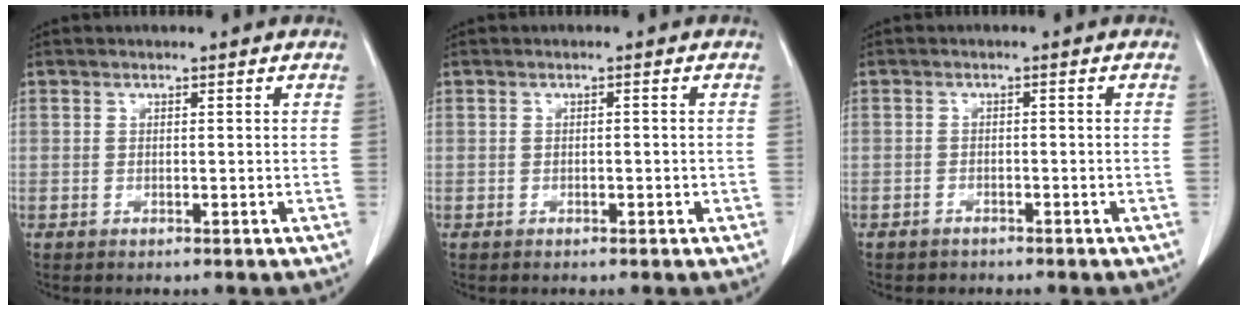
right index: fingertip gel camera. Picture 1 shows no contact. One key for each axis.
{"total": 1.0, "fx": -0.4, "fy": 0.4, "fz": 0.9, "tx": -0.014, "ty": 0.000, "tz": -0.006}
{"total": 1.3, "fx": -1.0, "fy": 0.8, "fz": 0.1, "tx": -0.005, "ty": 0.002, "tz": -0.020}